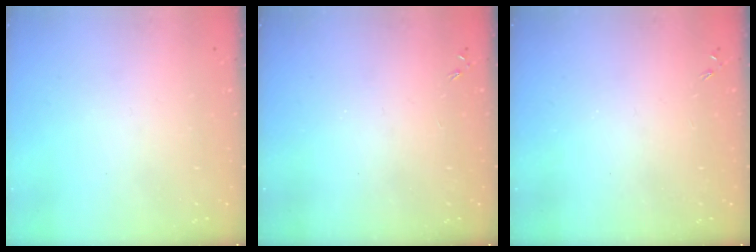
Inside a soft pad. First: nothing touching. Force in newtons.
{"total": 0.0}
{"total": 0.0}